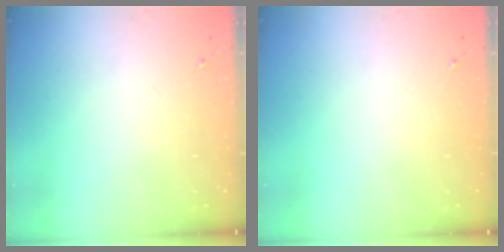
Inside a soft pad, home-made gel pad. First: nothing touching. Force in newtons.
{"total": 0.0}